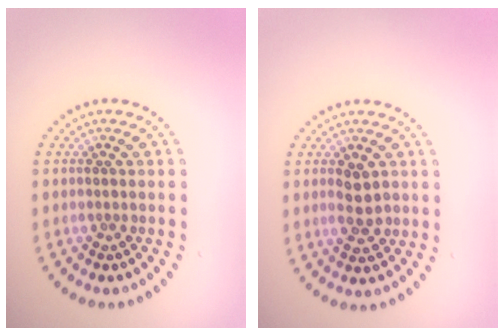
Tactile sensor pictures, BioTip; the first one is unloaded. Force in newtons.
{"total": 2.5, "press": 2.5, "slide": 0.1}